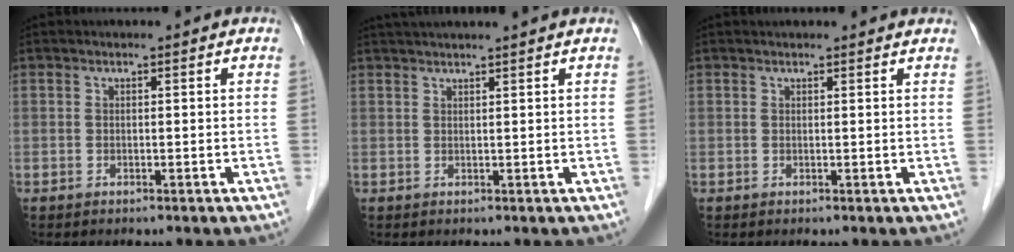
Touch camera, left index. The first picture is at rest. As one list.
[{"total": 5.6, "force": [4.9, -1.0, 2.5], "torque": [-0.031, 0.031, 0.070]}, {"total": 4.0, "force": [3.8, 0.6, 1.1], "torque": [-0.014, 0.026, 0.038]}]